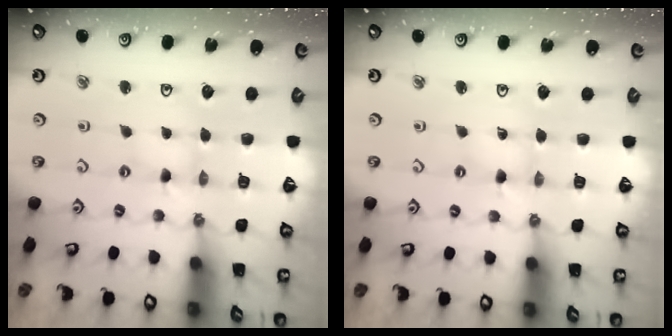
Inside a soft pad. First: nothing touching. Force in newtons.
{"total": 0.9, "press": 0.9, "slide": 0.2}